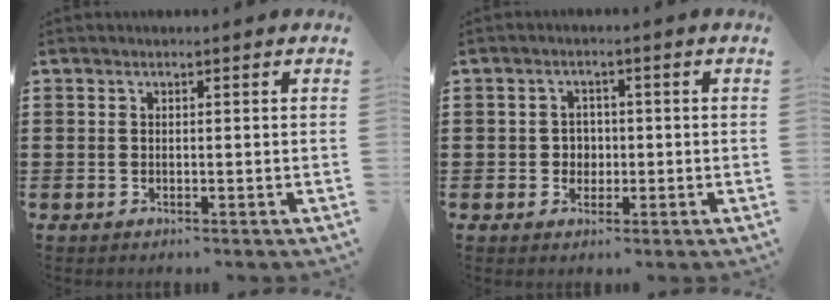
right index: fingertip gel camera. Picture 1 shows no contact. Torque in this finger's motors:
{"motor_torque": [0.01, 0.00, 0.01, 0.00]}